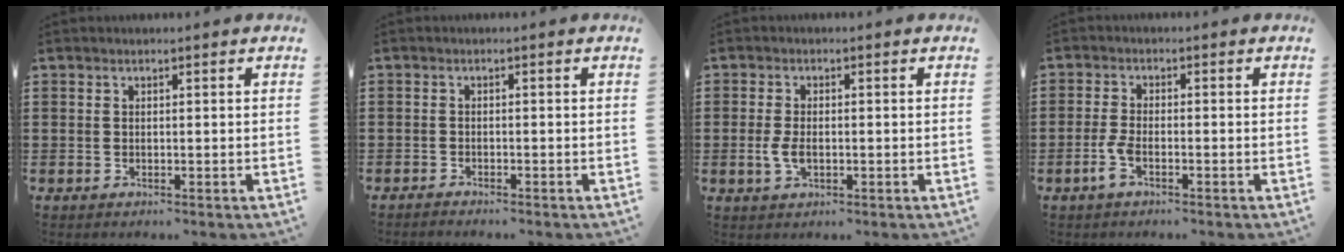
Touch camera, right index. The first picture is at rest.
{"total": 1.1, "force": [-1.1, 0.0, -0.2], "torque": [0.001, 0.003, -0.023]}
{"total": 3.2, "force": [-0.5, 1.6, 2.7], "torque": [-0.072, -0.007, -0.015]}
{"total": 3.0, "force": [-1.4, 0.8, 2.5], "torque": [-0.064, -0.006, -0.032]}